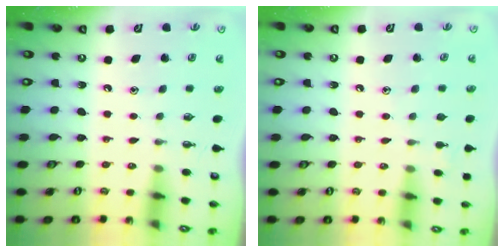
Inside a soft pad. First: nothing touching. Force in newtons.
{"total": 5.0, "press": 5.0, "slide": 0.6}